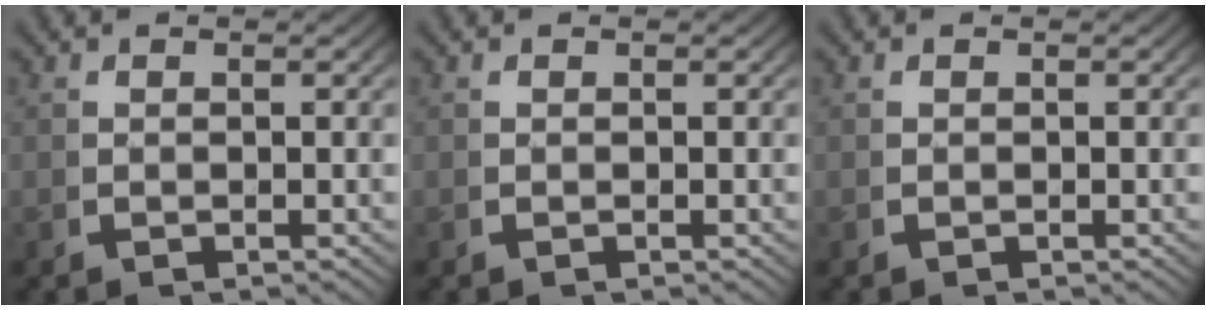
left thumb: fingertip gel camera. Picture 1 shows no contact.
{"total": 0.0}
{"total": 0.0}